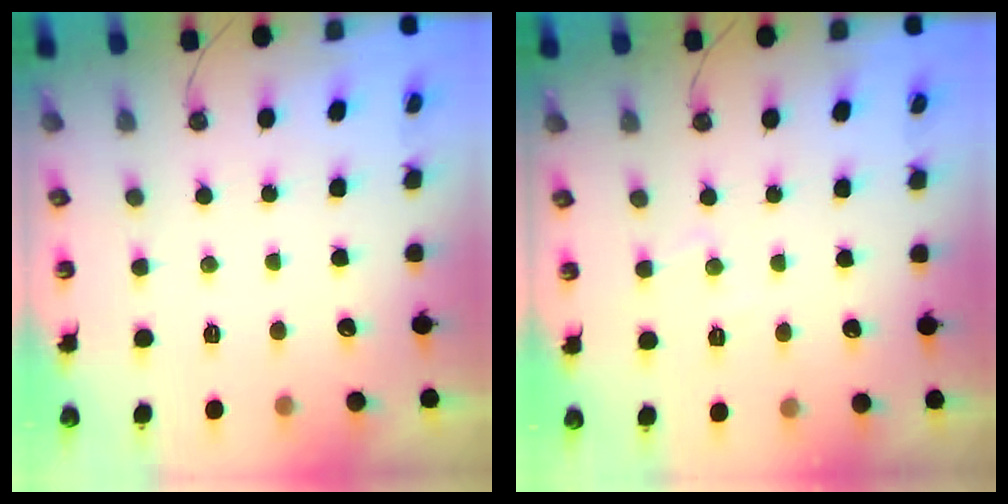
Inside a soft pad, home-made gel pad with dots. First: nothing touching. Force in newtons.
{"total": 5.6, "press": 5.5, "slide": 0.6}